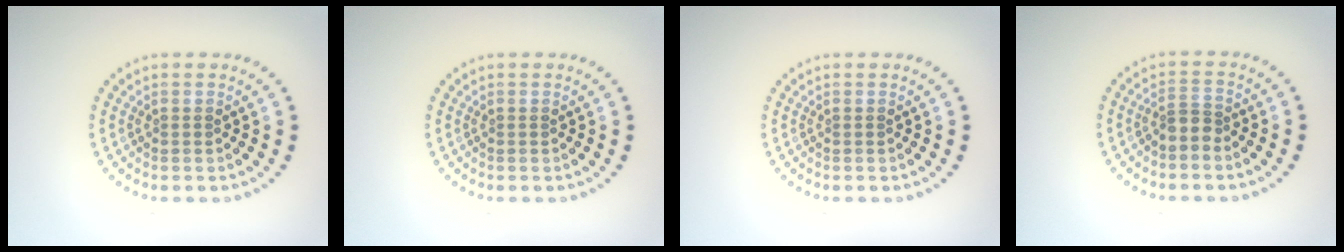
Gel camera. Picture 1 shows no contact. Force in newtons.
{"total": 0.0}
{"total": 0.0}
{"total": 1.9, "press": 1.5, "slide": 1.2}